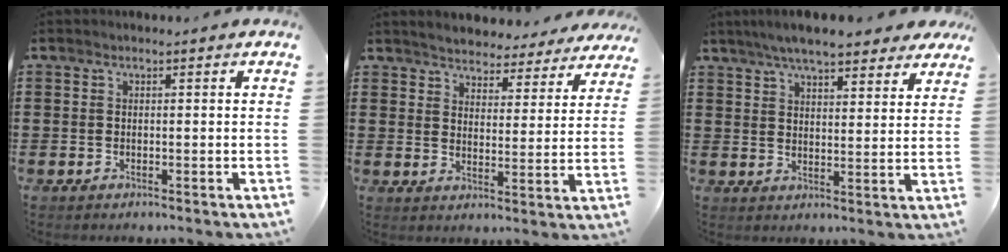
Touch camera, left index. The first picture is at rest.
{"total": 4.0, "force": [4.0, 0.2, 0.0], "torque": [-0.024, -0.026, 0.067]}
{"total": 7.0, "force": [6.2, 1.1, 3.0], "torque": [-0.079, -0.012, 0.113]}